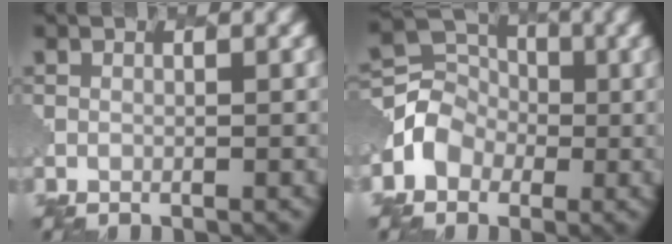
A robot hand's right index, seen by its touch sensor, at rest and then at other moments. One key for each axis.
{"total": 3.3, "fx": -1.1, "fy": 3.0, "fz": 0.8, "tx": -0.014, "ty": 0.004, "tz": -0.028}